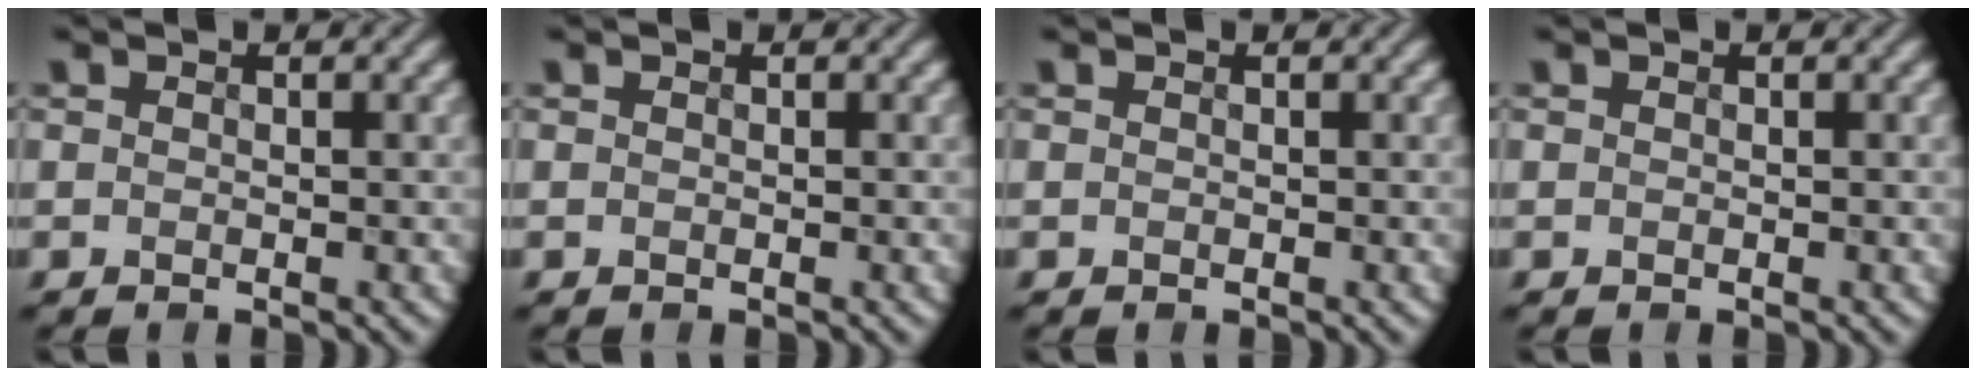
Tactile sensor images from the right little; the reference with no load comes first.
{"total": 0.0}
{"total": 0.0}
{"total": 0.0}